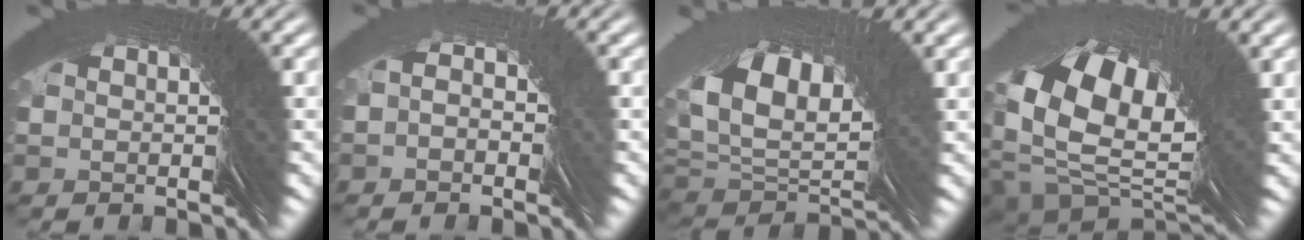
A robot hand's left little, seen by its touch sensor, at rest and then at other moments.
{"total": 2.1, "force": [0.2, 2.0, -0.1], "torque": [0.007, 0.012, -0.008]}
{"total": 5.2, "force": [1.9, 2.5, 4.1], "torque": [-0.073, 0.011, 0.026]}
{"total": 10.5, "force": [-0.5, 6.2, 8.5], "torque": [-0.145, -0.023, -0.002]}